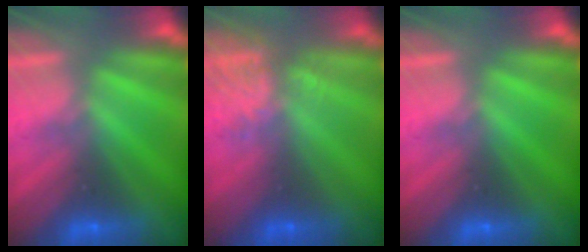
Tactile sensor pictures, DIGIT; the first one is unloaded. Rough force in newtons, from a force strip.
{"total": 3.9}
{"total": 0.0}